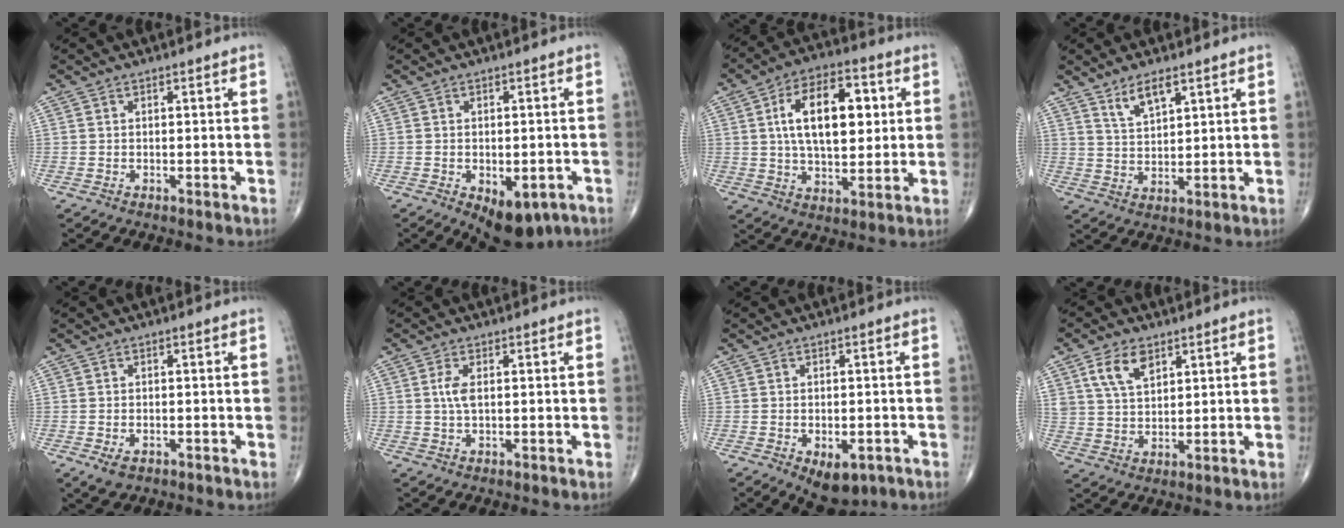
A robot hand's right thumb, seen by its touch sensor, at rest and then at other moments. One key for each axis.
{"total": 9.2, "fx": -4.4, "fy": 4.9, "fz": 6.4, "tx": -0.069, "ty": 0.007, "tz": -0.052}
{"total": 16.3, "fx": 3.3, "fy": 8.6, "fz": 13.4, "tx": -0.193, "ty": 0.002, "tz": 0.053}
{"total": 5.3, "fx": 3.6, "fy": 1.7, "fz": 3.5, "tx": -0.059, "ty": -0.024, "tz": 0.071}
{"total": 1.2, "fx": -0.7, "fy": 0.9, "fz": 0.5, "tx": -0.007, "ty": 0.005, "tz": -0.010}
{"total": 2.9, "fx": 0.5, "fy": 1.2, "fz": 2.6, "tx": -0.061, "ty": 0.001, "tz": 0.009}
{"total": 7.3, "fx": -3.4, "fy": 4.0, "fz": 5.1, "tx": -0.057, "ty": 0.007, "tz": -0.038}
{"total": 7.4, "fx": 3.8, "fy": 4.3, "fz": 4.7, "tx": -0.075, "ty": -0.016, "tz": 0.076}